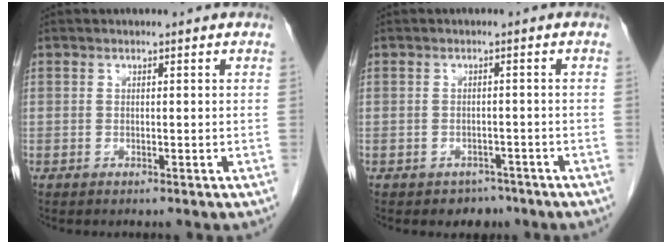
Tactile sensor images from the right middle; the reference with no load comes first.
{"total": 2.7, "force": [-2.0, 1.8, 0.3], "torque": [-0.005, 0.008, -0.024]}